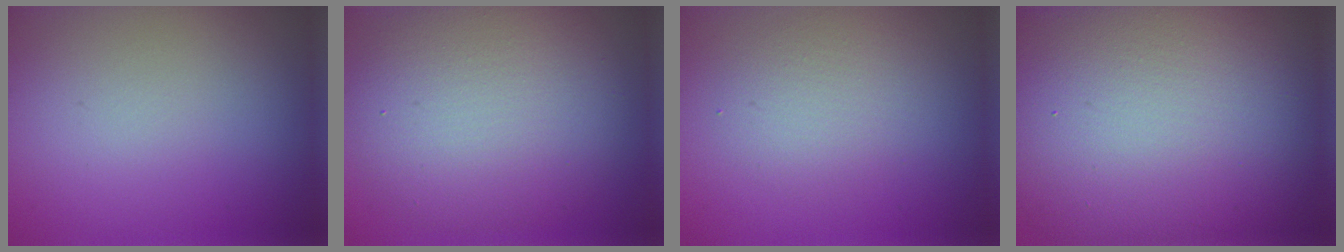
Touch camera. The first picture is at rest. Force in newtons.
{"total": 8.7, "press": 8.6, "slide": 0.5}
{"total": 2.4, "press": 2.4, "slide": 0.1}
{"total": 19.8, "press": 19.8, "slide": 1.2}